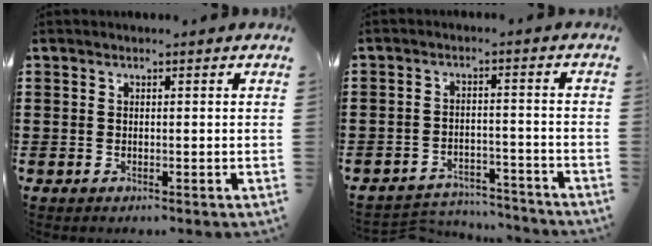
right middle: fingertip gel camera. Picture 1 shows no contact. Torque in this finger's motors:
{"motor_torque": [-0.11, -0.08, -0.28, -0.09]}